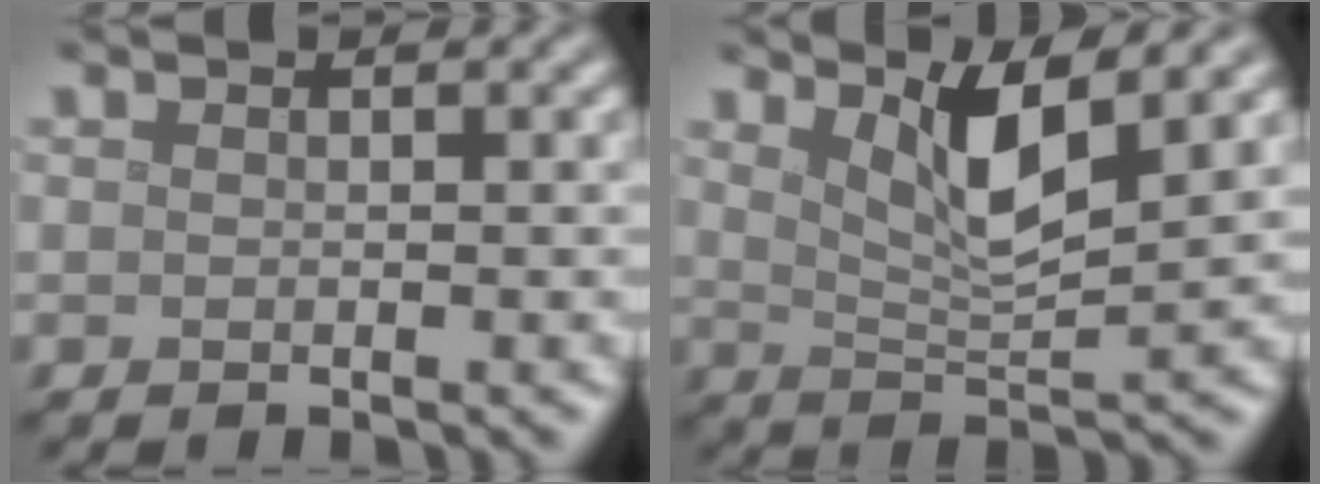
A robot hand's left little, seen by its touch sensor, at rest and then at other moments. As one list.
[{"total": 4.6, "force": [2.6, 1.0, 3.7], "torque": [-0.068, -0.009, 0.048]}]